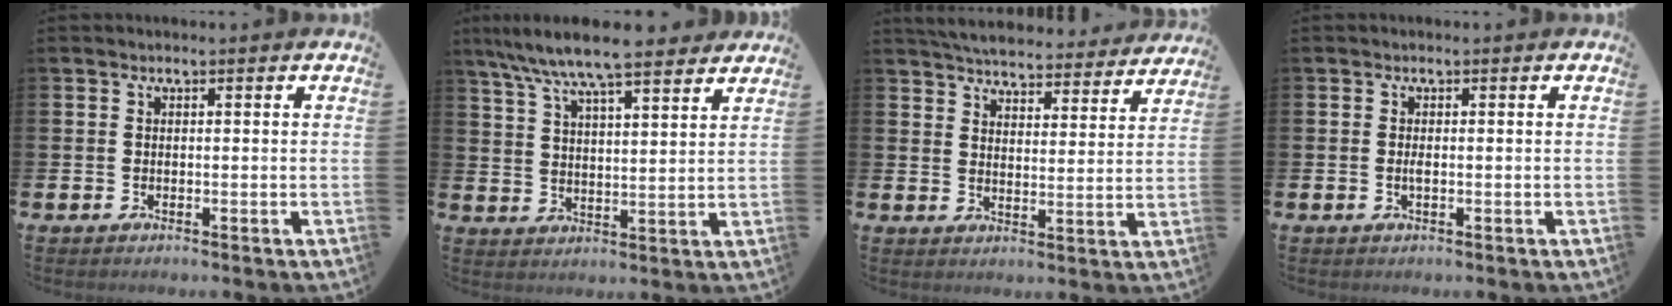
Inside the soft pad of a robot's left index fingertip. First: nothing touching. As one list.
[{"total": 9.0, "force": [8.3, 1.0, 3.3], "torque": [-0.081, -0.040, 0.148]}, {"total": 5.6, "force": [5.5, 0.7, 0.7], "torque": [-0.028, -0.044, 0.094]}, {"total": 0.7, "force": [-0.1, 0.1, 0.7], "torque": [-0.016, -0.002, -0.001]}]